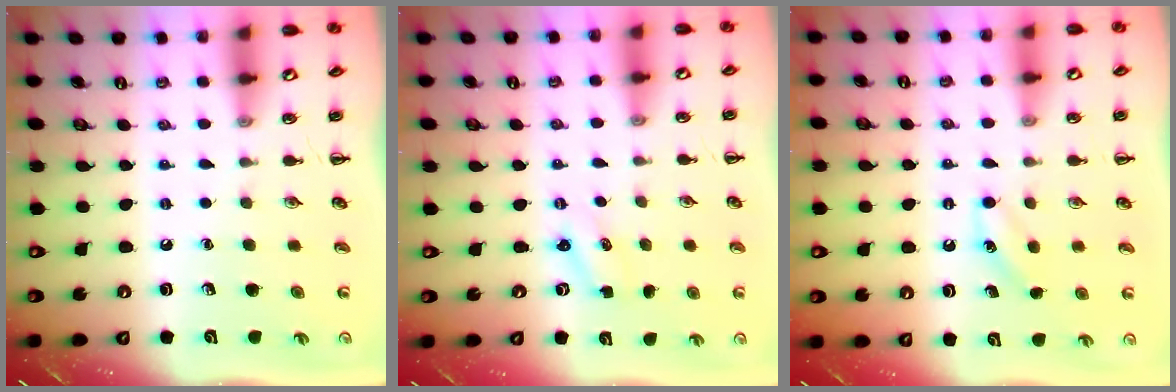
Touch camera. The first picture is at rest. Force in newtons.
{"total": 1.2, "press": 1.2, "slide": 0.4}
{"total": 5.2, "press": 5.0, "slide": 1.3}